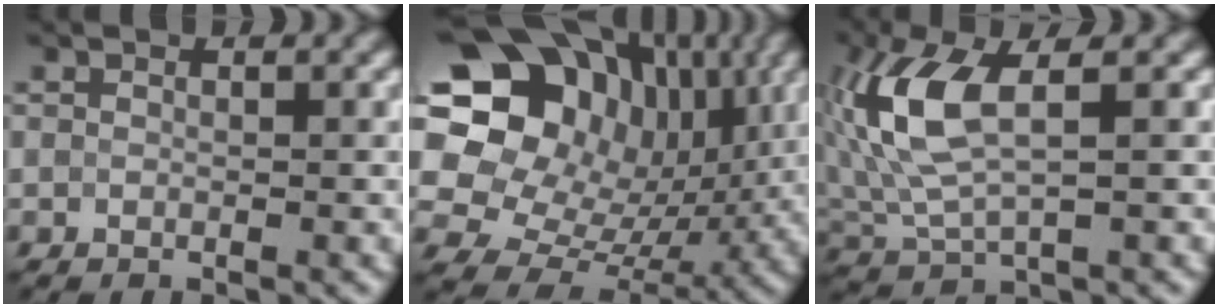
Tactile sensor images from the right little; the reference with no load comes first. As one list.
[{"total": 18.6, "force": [5.7, 14.6, 10.0], "torque": [-0.201, 0.042, 0.108]}, {"total": 7.5, "force": [1.3, 3.5, 6.5], "torque": [-0.163, 0.004, 0.025]}]